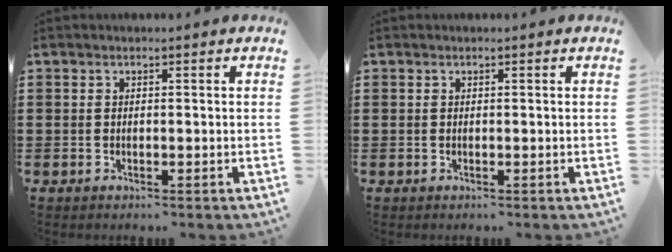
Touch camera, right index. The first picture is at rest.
{"total": 0.0}